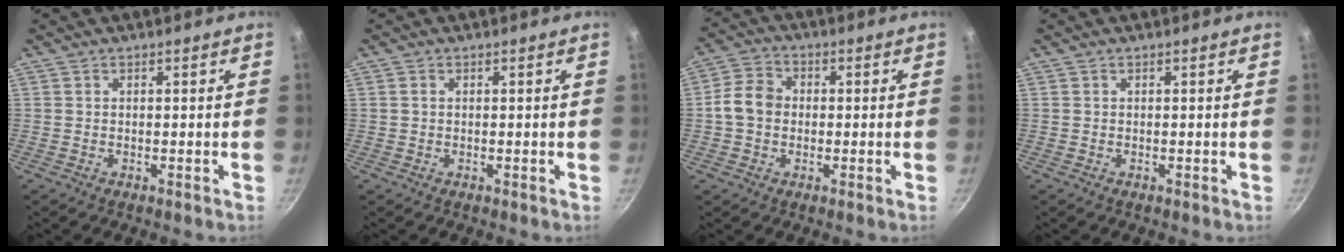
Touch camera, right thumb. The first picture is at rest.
{"total": 0.6, "force": [0.1, 0.5, 0.3], "torque": [-0.005, 0.003, 0.001]}
{"total": 6.7, "force": [-0.3, 5.5, 3.8], "torque": [-0.051, 0.017, -0.021]}
{"total": 0.0}